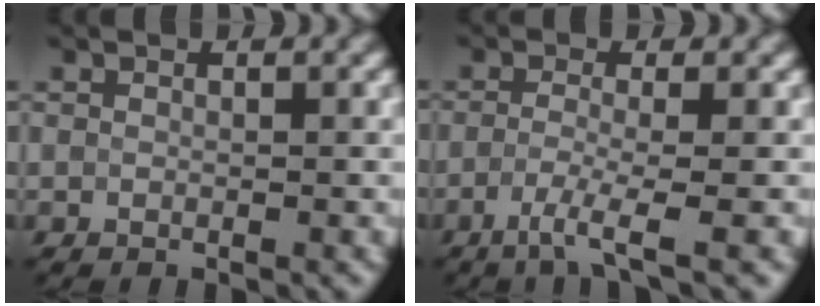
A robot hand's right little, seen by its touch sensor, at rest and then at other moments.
{"total": 3.8, "force": [-1.8, 0.6, 3.3], "torque": [-0.059, -0.005, -0.044]}